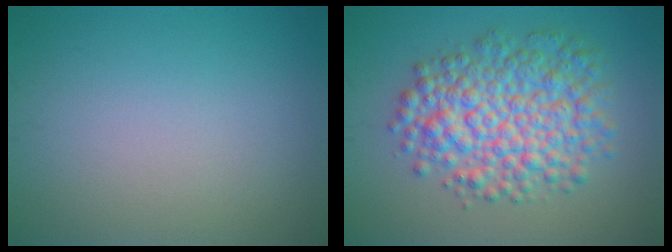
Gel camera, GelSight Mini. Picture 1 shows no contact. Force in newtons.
{"total": 7.6, "press": 7.6, "slide": 0.2}